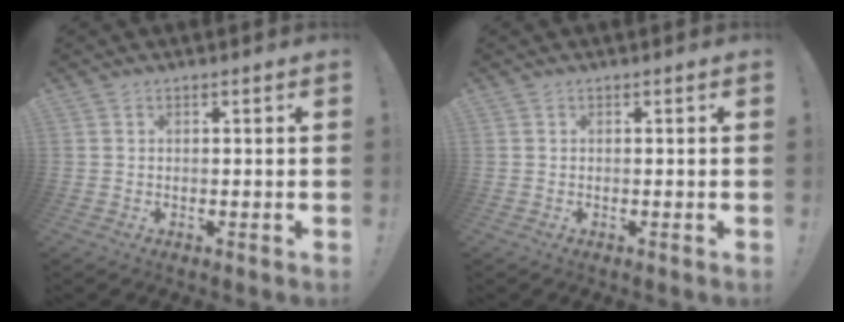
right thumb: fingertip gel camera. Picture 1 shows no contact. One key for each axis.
{"total": 0.0}